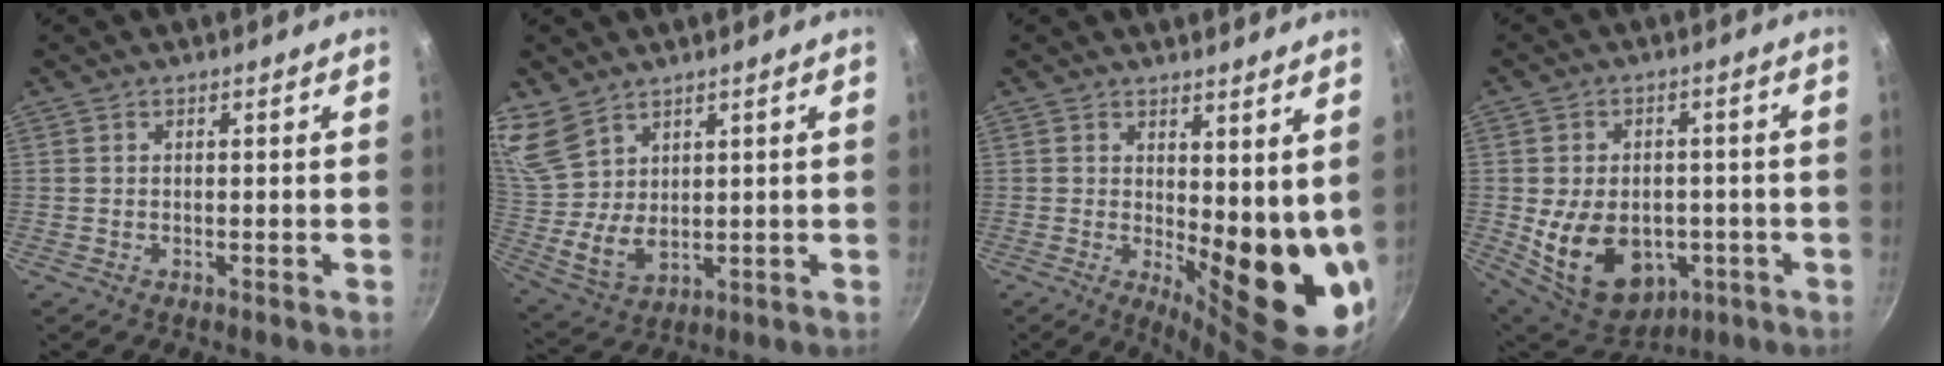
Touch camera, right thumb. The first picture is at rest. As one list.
[{"total": 11.5, "force": [7.5, 6.7, 5.5], "torque": [-0.098, -0.035, 0.169]}, {"total": 14.4, "force": [2.2, 5.6, 13.1], "torque": [-0.137, -0.041, 0.044]}, {"total": 16.7, "force": [-3.4, 11.9, 11.1], "torque": [-0.165, 0.003, -0.031]}]